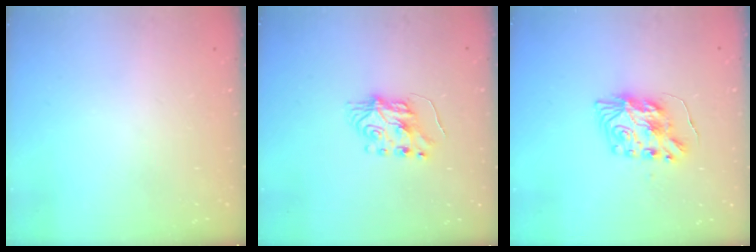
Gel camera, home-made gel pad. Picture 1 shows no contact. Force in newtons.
{"total": 7.1, "press": 7.1, "slide": 0.8}
{"total": 9.1, "press": 9.1, "slide": 0.6}